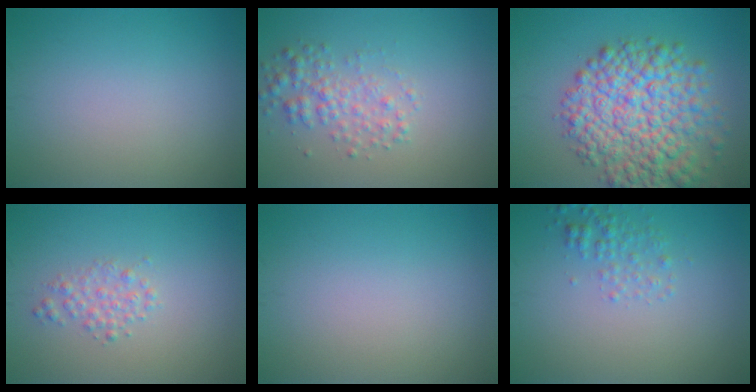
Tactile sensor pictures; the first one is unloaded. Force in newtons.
{"total": 2.7, "press": 2.7, "slide": 0.0}
{"total": 9.9, "press": 9.9, "slide": 0.3}
{"total": 1.6, "press": 1.6, "slide": 0.1}
{"total": 0.0}
{"total": 1.8, "press": 1.8, "slide": 0.1}